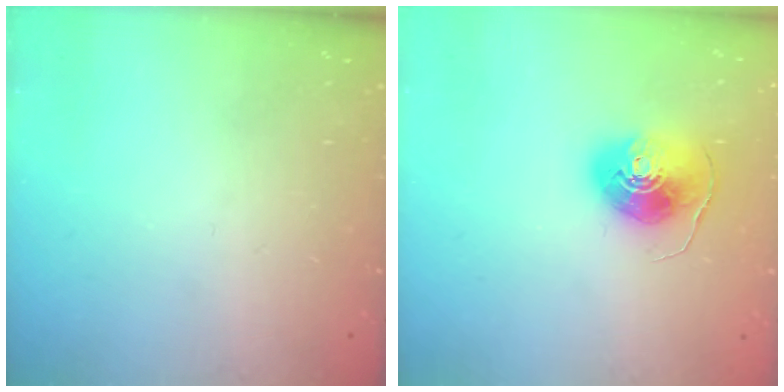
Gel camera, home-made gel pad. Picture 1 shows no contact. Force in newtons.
{"total": 8.3, "press": 8.3, "slide": 0.6}